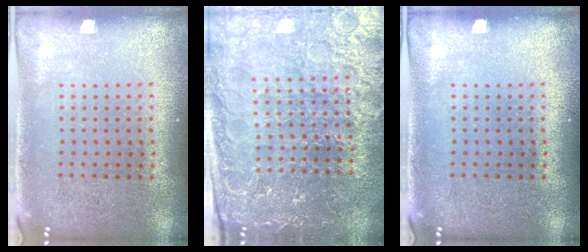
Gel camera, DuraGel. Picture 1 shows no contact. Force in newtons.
{"total": 4.7, "press": 4.4, "slide": 1.7}
{"total": 0.0}